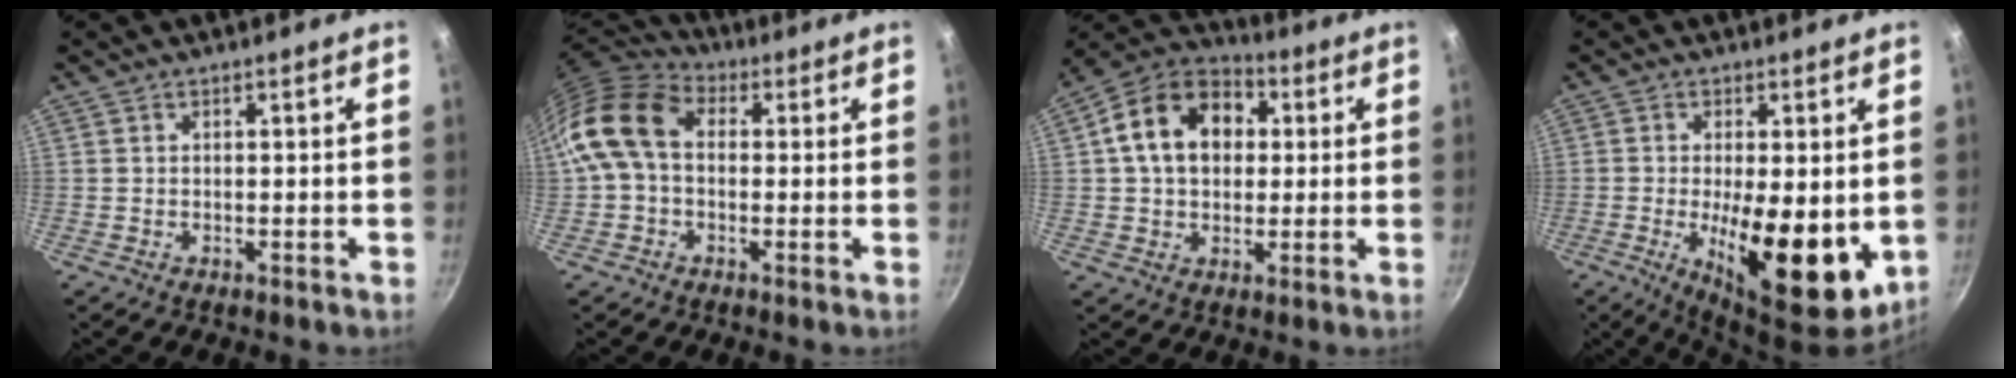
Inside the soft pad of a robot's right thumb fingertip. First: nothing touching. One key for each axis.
{"total": 13.0, "fx": 1.0, "fy": 9.2, "fz": 9.1, "tx": -0.157, "ty": 0.031, "tz": -0.002}
{"total": 15.5, "fx": 2.9, "fy": 11.5, "fz": 10.0, "tx": -0.140, "ty": 0.028, "tz": 0.030}
{"total": 14.4, "fx": -1.8, "fy": 5.2, "fz": 13.4, "tx": -0.192, "ty": -0.013, "tz": -0.020}